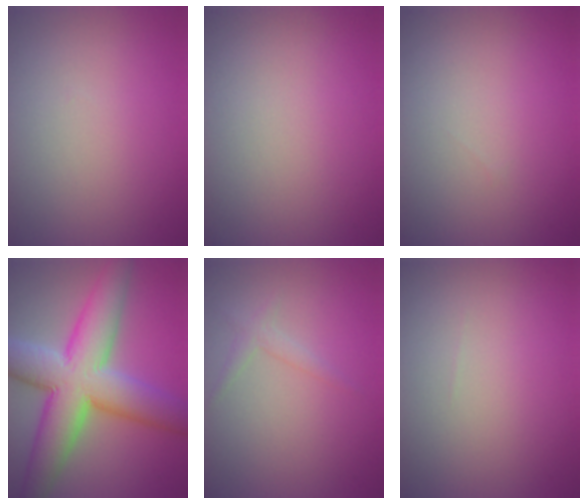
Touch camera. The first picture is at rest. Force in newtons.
{"total": 0.0}
{"total": 0.0}
{"total": 11.4, "press": 11.4, "slide": 0.4}
{"total": 1.1, "press": 1.1, "slide": 0.1}
{"total": 0.0}